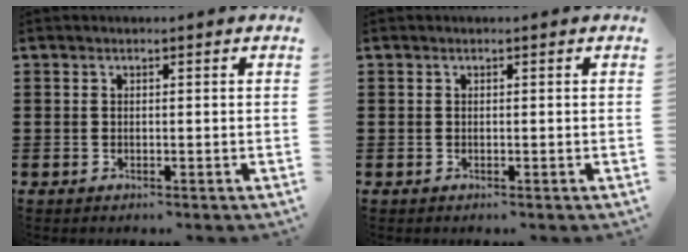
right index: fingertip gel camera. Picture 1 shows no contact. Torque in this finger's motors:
{"motor_torque": [0.00, 0.00, 0.00, 0.00]}